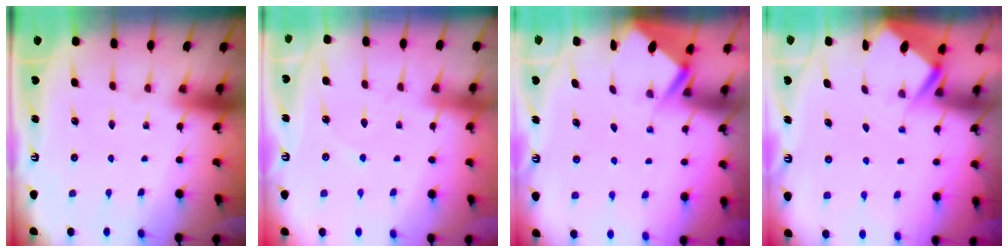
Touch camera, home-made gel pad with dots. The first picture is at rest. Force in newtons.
{"total": 2.4, "press": 2.4, "slide": 0.4}
{"total": 3.0, "press": 3.0, "slide": 0.4}
{"total": 2.8, "press": 2.8, "slide": 0.4}